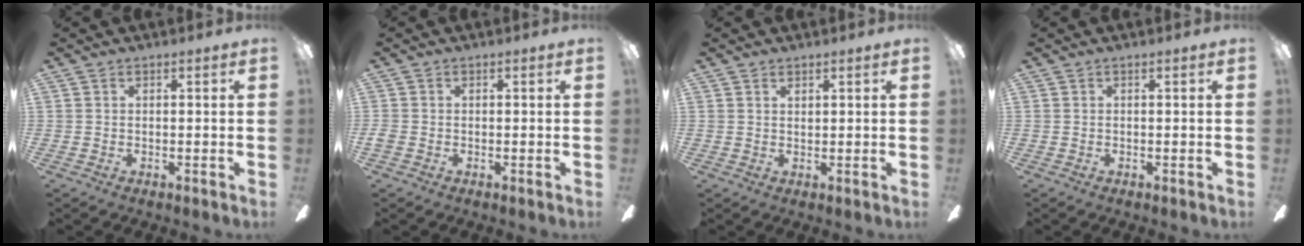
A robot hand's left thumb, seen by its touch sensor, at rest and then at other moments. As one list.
[{"total": 1.0, "force": [-0.4, 0.8, 0.5], "torque": [-0.007, 0.005, -0.008]}, {"total": 1.2, "force": [0.9, 0.7, 0.5], "torque": [-0.010, 0.001, 0.017]}, {"total": 0.0}]